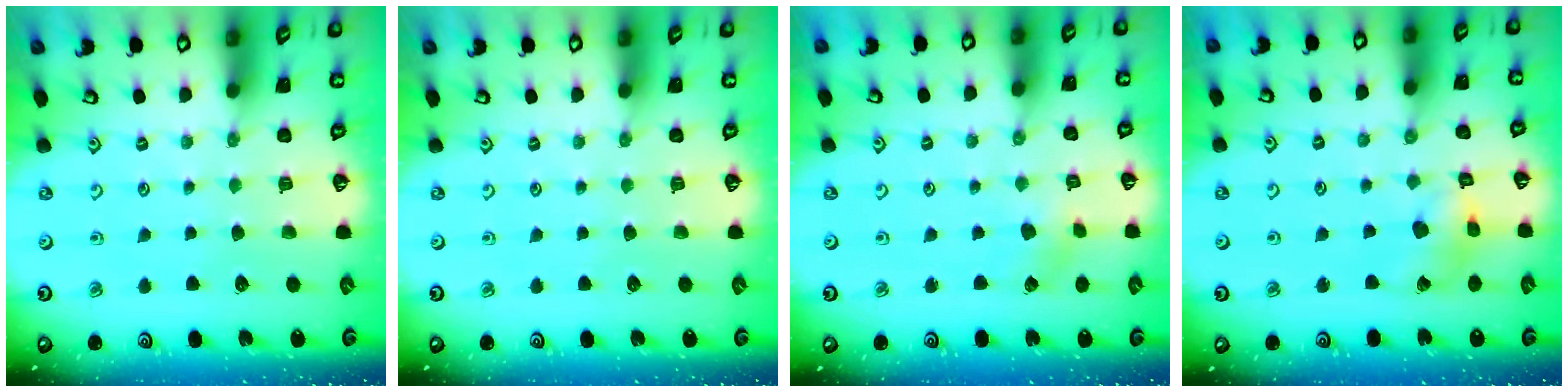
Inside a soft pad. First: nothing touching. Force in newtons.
{"total": 0.0}
{"total": 2.7, "press": 2.6, "slide": 0.6}
{"total": 7.2, "press": 7.2, "slide": 0.9}